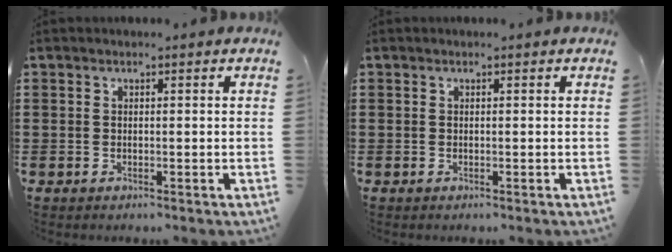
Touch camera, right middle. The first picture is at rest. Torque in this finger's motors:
{"motor_torque": [0.05, -0.05, 0.00, -0.01]}